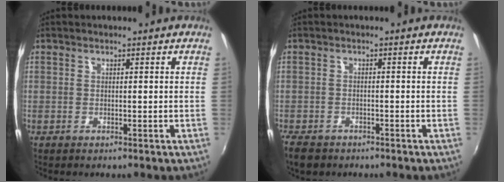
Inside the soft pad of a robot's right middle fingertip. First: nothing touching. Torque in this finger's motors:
{"motor_torque": [0.52, -0.46, 0.18, 0.04]}